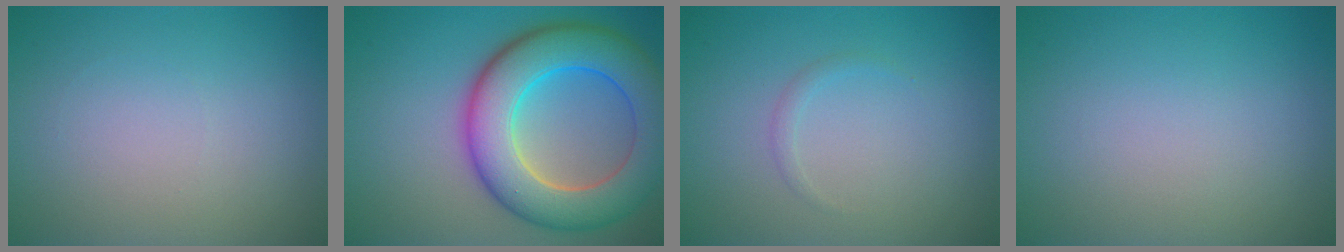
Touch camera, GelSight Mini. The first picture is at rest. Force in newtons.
{"total": 10.2, "press": 10.2, "slide": 0.4}
{"total": 0.7, "press": 0.7, "slide": 0.0}
{"total": 0.0}